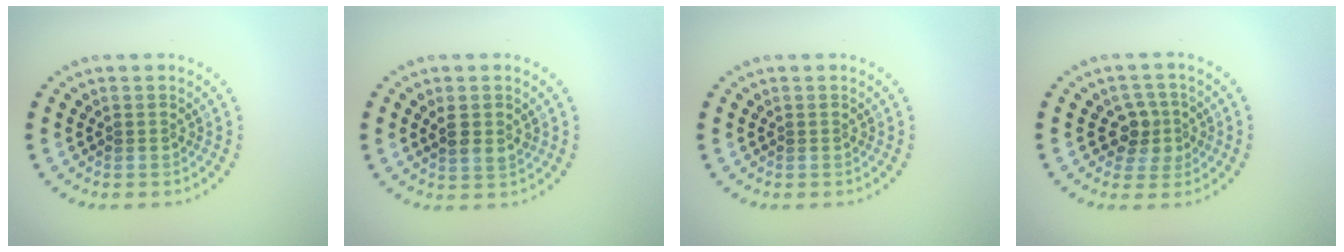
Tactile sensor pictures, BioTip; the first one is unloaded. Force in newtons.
{"total": 2.0, "press": 1.9, "slide": 0.5}
{"total": 0.0}
{"total": 2.7, "press": 2.4, "slide": 1.2}